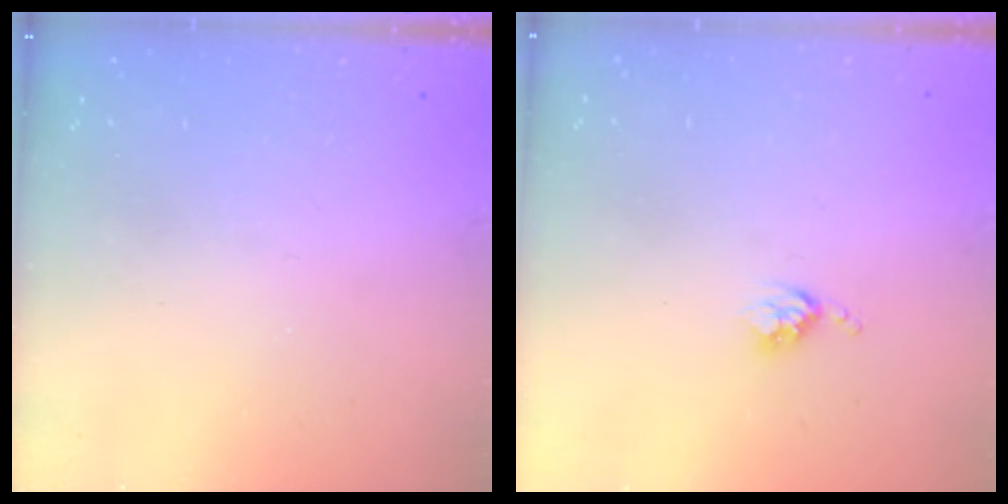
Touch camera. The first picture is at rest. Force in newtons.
{"total": 3.3, "press": 3.3, "slide": 0.4}